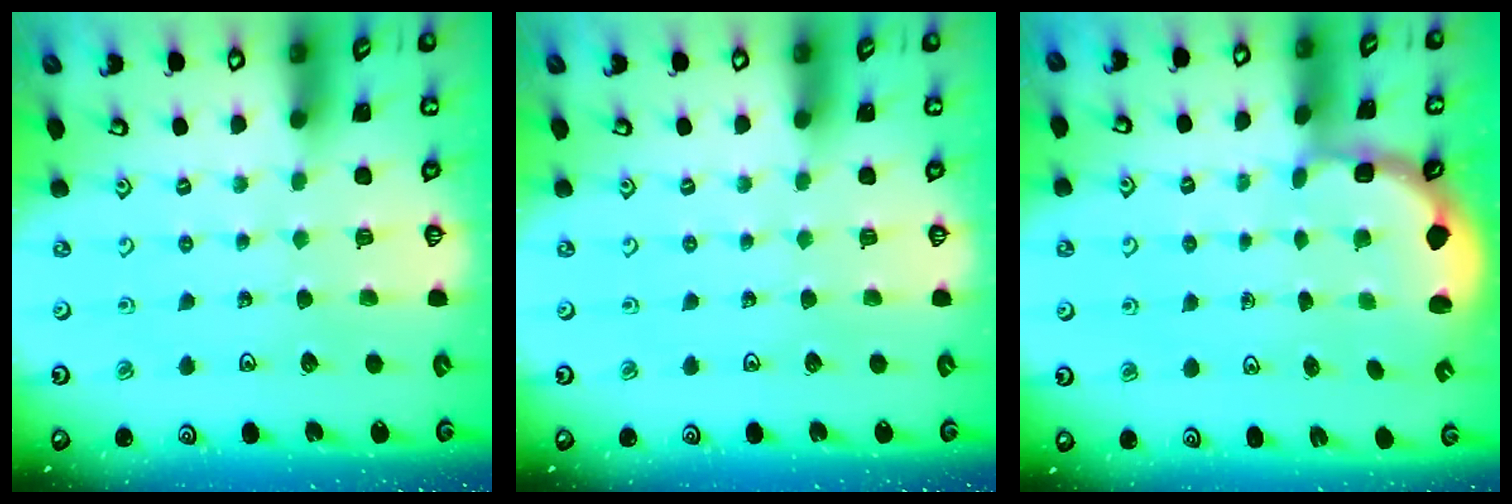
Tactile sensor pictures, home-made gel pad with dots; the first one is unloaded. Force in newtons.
{"total": 0.0}
{"total": 2.6, "press": 1.9, "slide": 1.7}